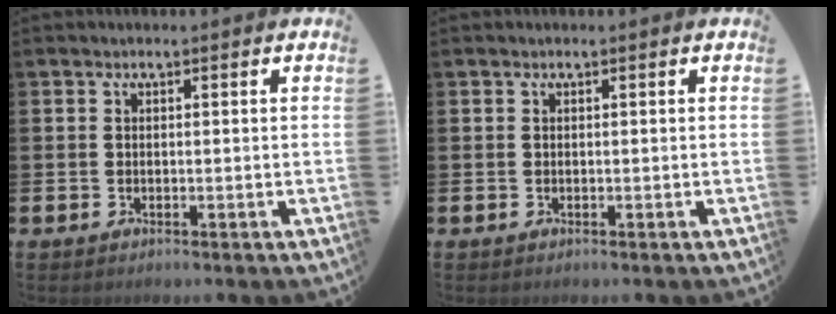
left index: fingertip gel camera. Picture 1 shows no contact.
{"total": 0.0}